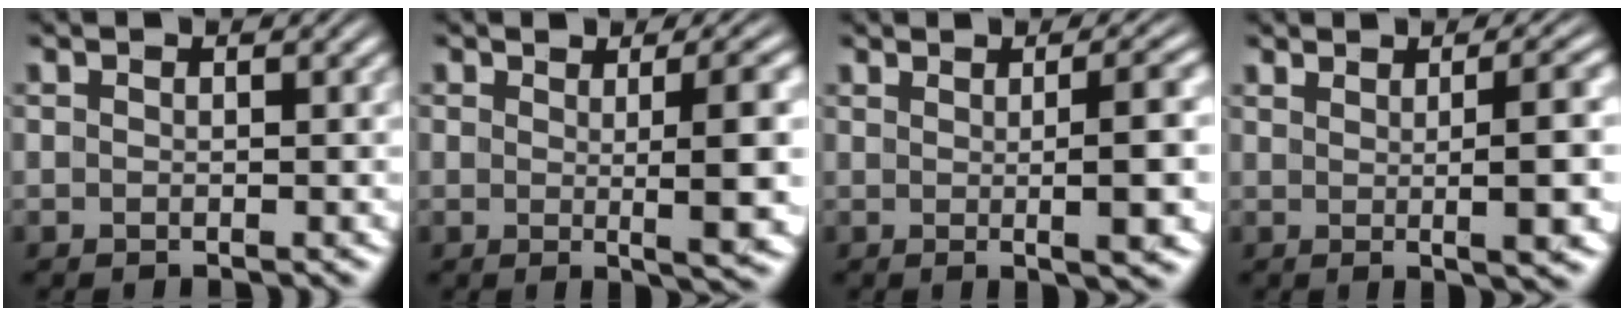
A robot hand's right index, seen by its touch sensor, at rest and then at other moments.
{"total": 5.1, "force": [0.2, 0.4, 5.1], "torque": [-0.063, -0.005, 0.007]}
{"total": 4.7, "force": [0.4, 0.1, 4.7], "torque": [-0.058, 0.006, 0.007]}
{"total": 4.5, "force": [0.9, 0.0, 4.4], "torque": [-0.054, 0.006, 0.017]}